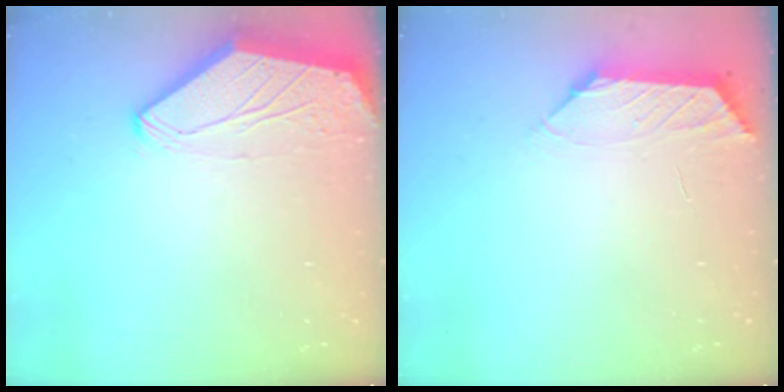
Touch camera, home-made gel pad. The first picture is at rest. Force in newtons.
{"total": 1.0, "press": 0.9, "slide": 0.5}